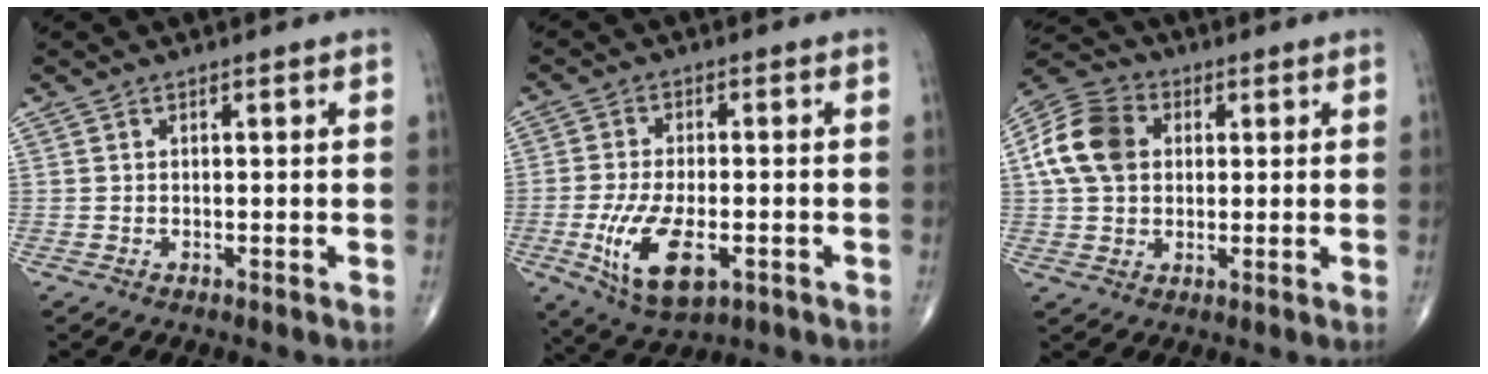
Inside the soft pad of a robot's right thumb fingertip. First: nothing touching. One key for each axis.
{"total": 11.9, "fx": -3.6, "fy": 5.4, "fz": 9.9, "tx": -0.191, "ty": -0.005, "tz": -0.054}
{"total": 11.7, "fx": 2.1, "fy": 8.8, "fz": 7.3, "tx": -0.131, "ty": 0.016, "tz": 0.029}